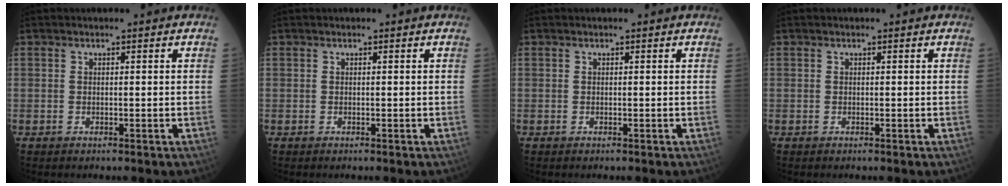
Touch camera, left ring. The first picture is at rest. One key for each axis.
{"total": 0.0}
{"total": 0.0}
{"total": 0.0}